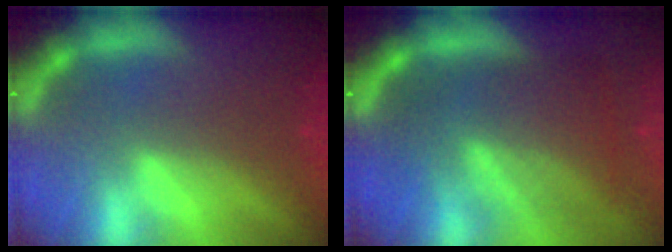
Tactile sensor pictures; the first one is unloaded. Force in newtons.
{"total": 8.6}